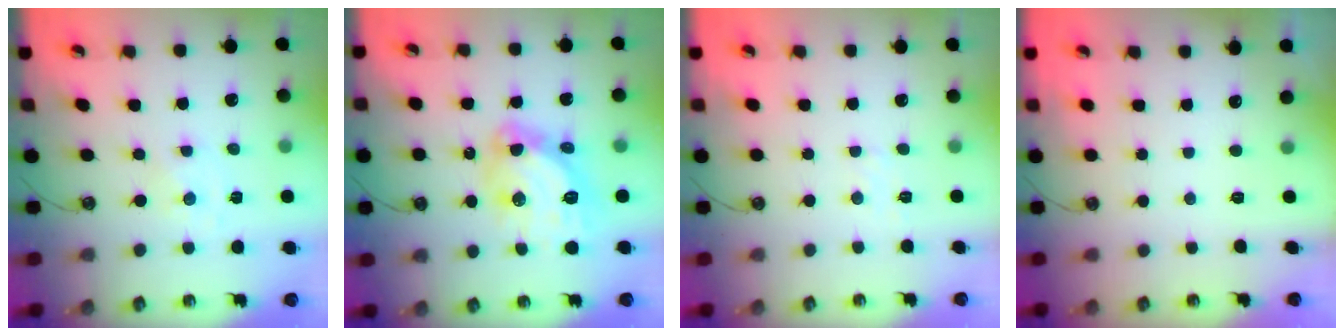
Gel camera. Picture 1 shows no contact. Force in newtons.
{"total": 15.3, "press": 15.2, "slide": 1.5}
{"total": 4.4, "press": 4.3, "slide": 0.6}
{"total": 0.0}